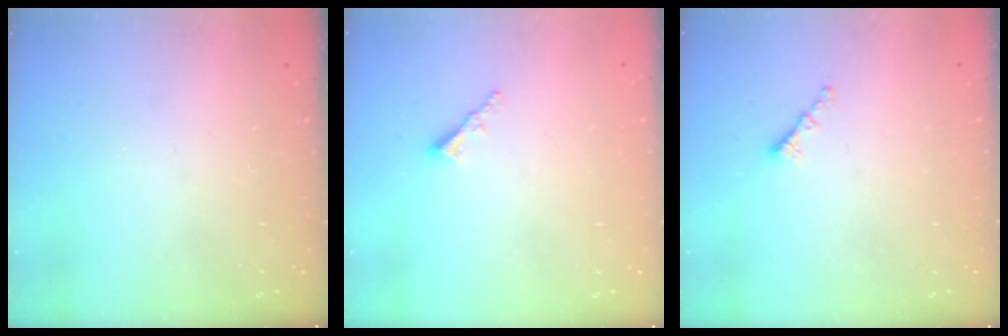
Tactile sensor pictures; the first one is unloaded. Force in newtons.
{"total": 2.3, "press": 2.2, "slide": 0.6}
{"total": 1.3, "press": 1.2, "slide": 0.5}